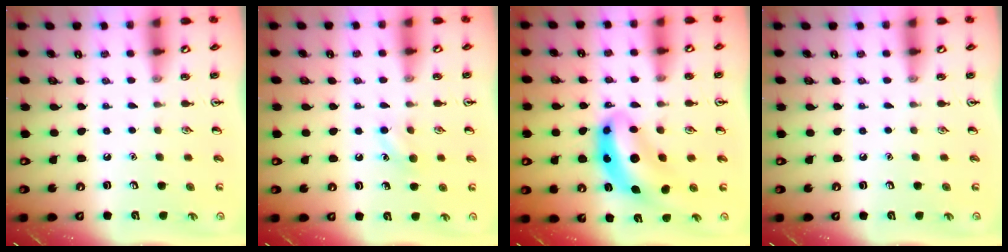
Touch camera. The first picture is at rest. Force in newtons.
{"total": 6.9, "press": 6.7, "slide": 1.8}
{"total": 8.9, "press": 8.5, "slide": 2.7}
{"total": 0.0}